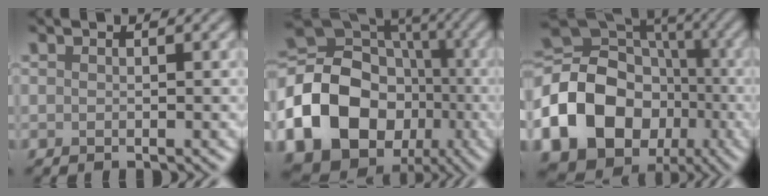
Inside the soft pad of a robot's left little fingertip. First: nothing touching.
{"total": 21.9, "force": [-6.7, 18.5, 9.7], "torque": [-0.200, -0.023, -0.141]}
{"total": 20.4, "force": [-6.5, 16.8, 9.6], "torque": [-0.197, -0.018, -0.135]}